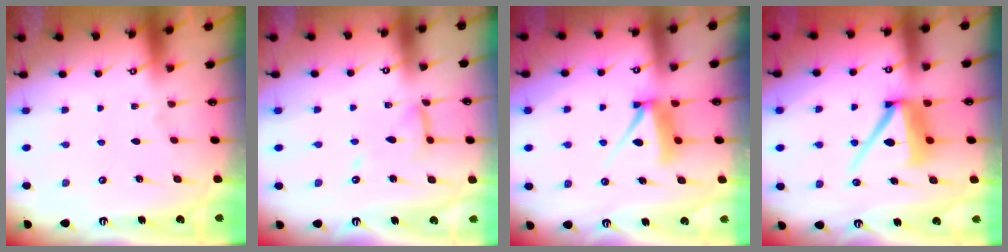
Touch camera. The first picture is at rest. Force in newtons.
{"total": 9.5, "press": 9.5, "slide": 0.8}
{"total": 7.8, "press": 7.7, "slide": 0.8}
{"total": 11.4, "press": 11.4, "slide": 1.3}